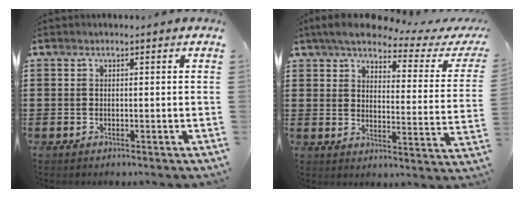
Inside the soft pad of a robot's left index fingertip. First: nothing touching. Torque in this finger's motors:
{"motor_torque": [2.14, 0.00, 0.42, 0.10]}